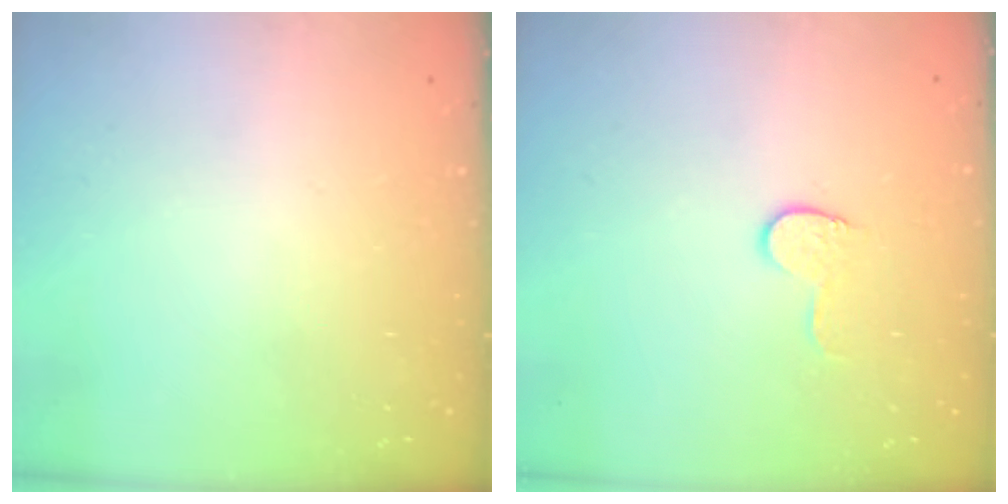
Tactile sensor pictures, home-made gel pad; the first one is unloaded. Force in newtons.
{"total": 5.6, "press": 5.6, "slide": 0.5}